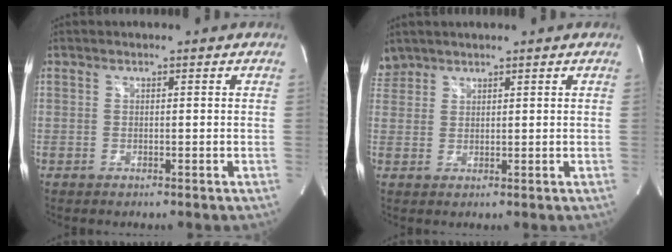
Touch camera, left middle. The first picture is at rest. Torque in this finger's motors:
{"motor_torque": [0.46, -0.46, 0.01, 0.01]}